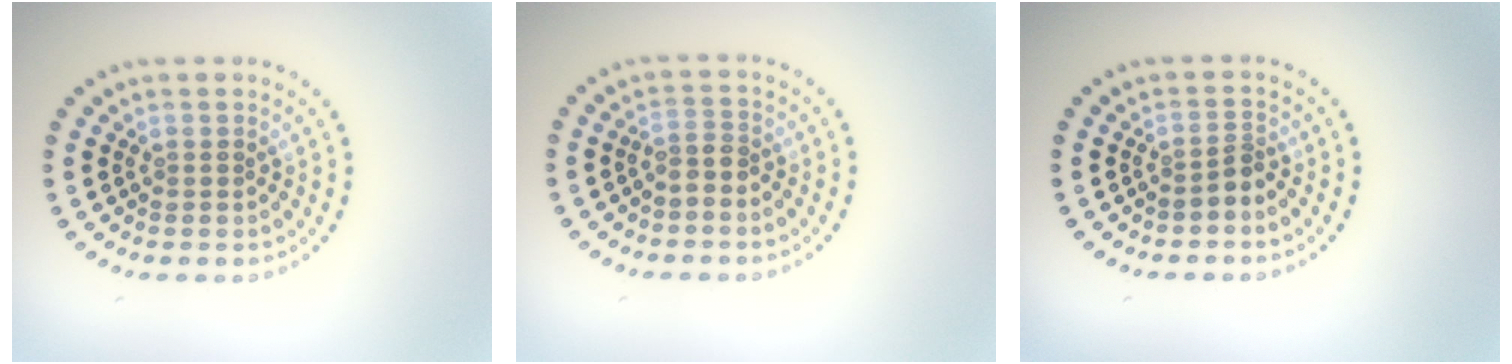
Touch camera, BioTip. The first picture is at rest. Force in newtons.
{"total": 1.3, "press": 0.8, "slide": 0.9}
{"total": 1.2, "press": 0.7, "slide": 1.0}